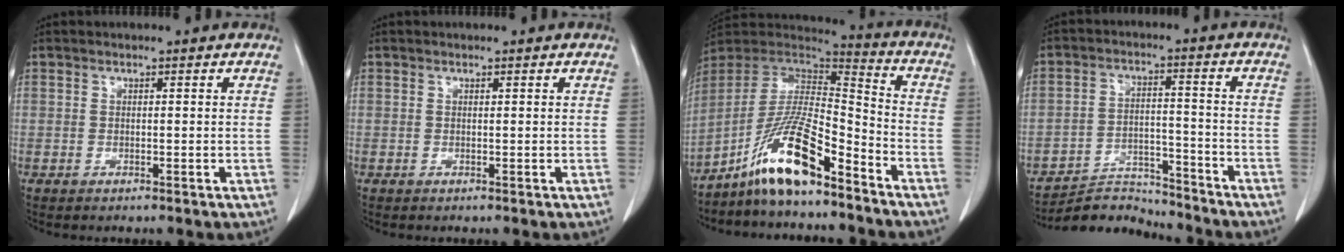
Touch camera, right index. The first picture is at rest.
{"total": 0.0}
{"total": 13.8, "force": [-9.7, 1.9, 9.7], "torque": [-0.187, 0.010, -0.177]}
{"total": 7.6, "force": [-7.3, 1.3, -1.5], "torque": [0.034, 0.021, -0.128]}